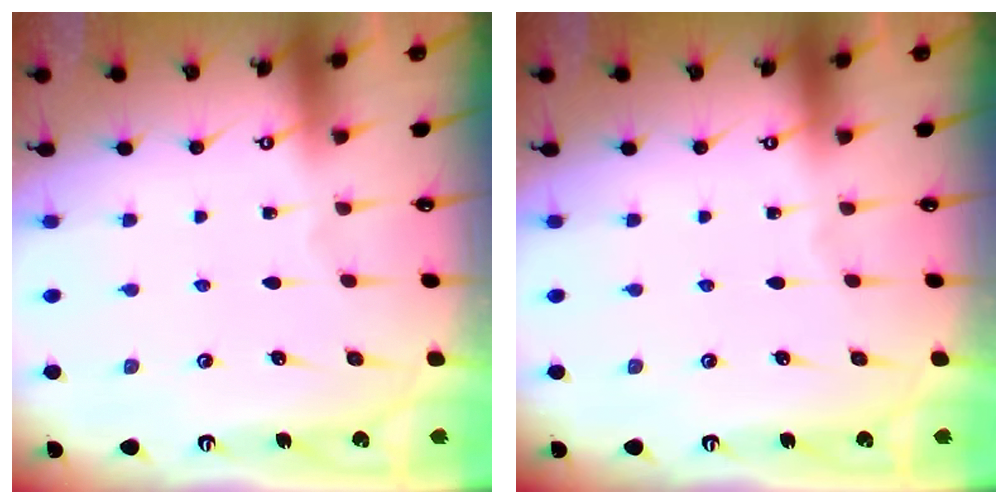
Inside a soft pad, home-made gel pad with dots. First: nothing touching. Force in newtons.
{"total": 0.0}